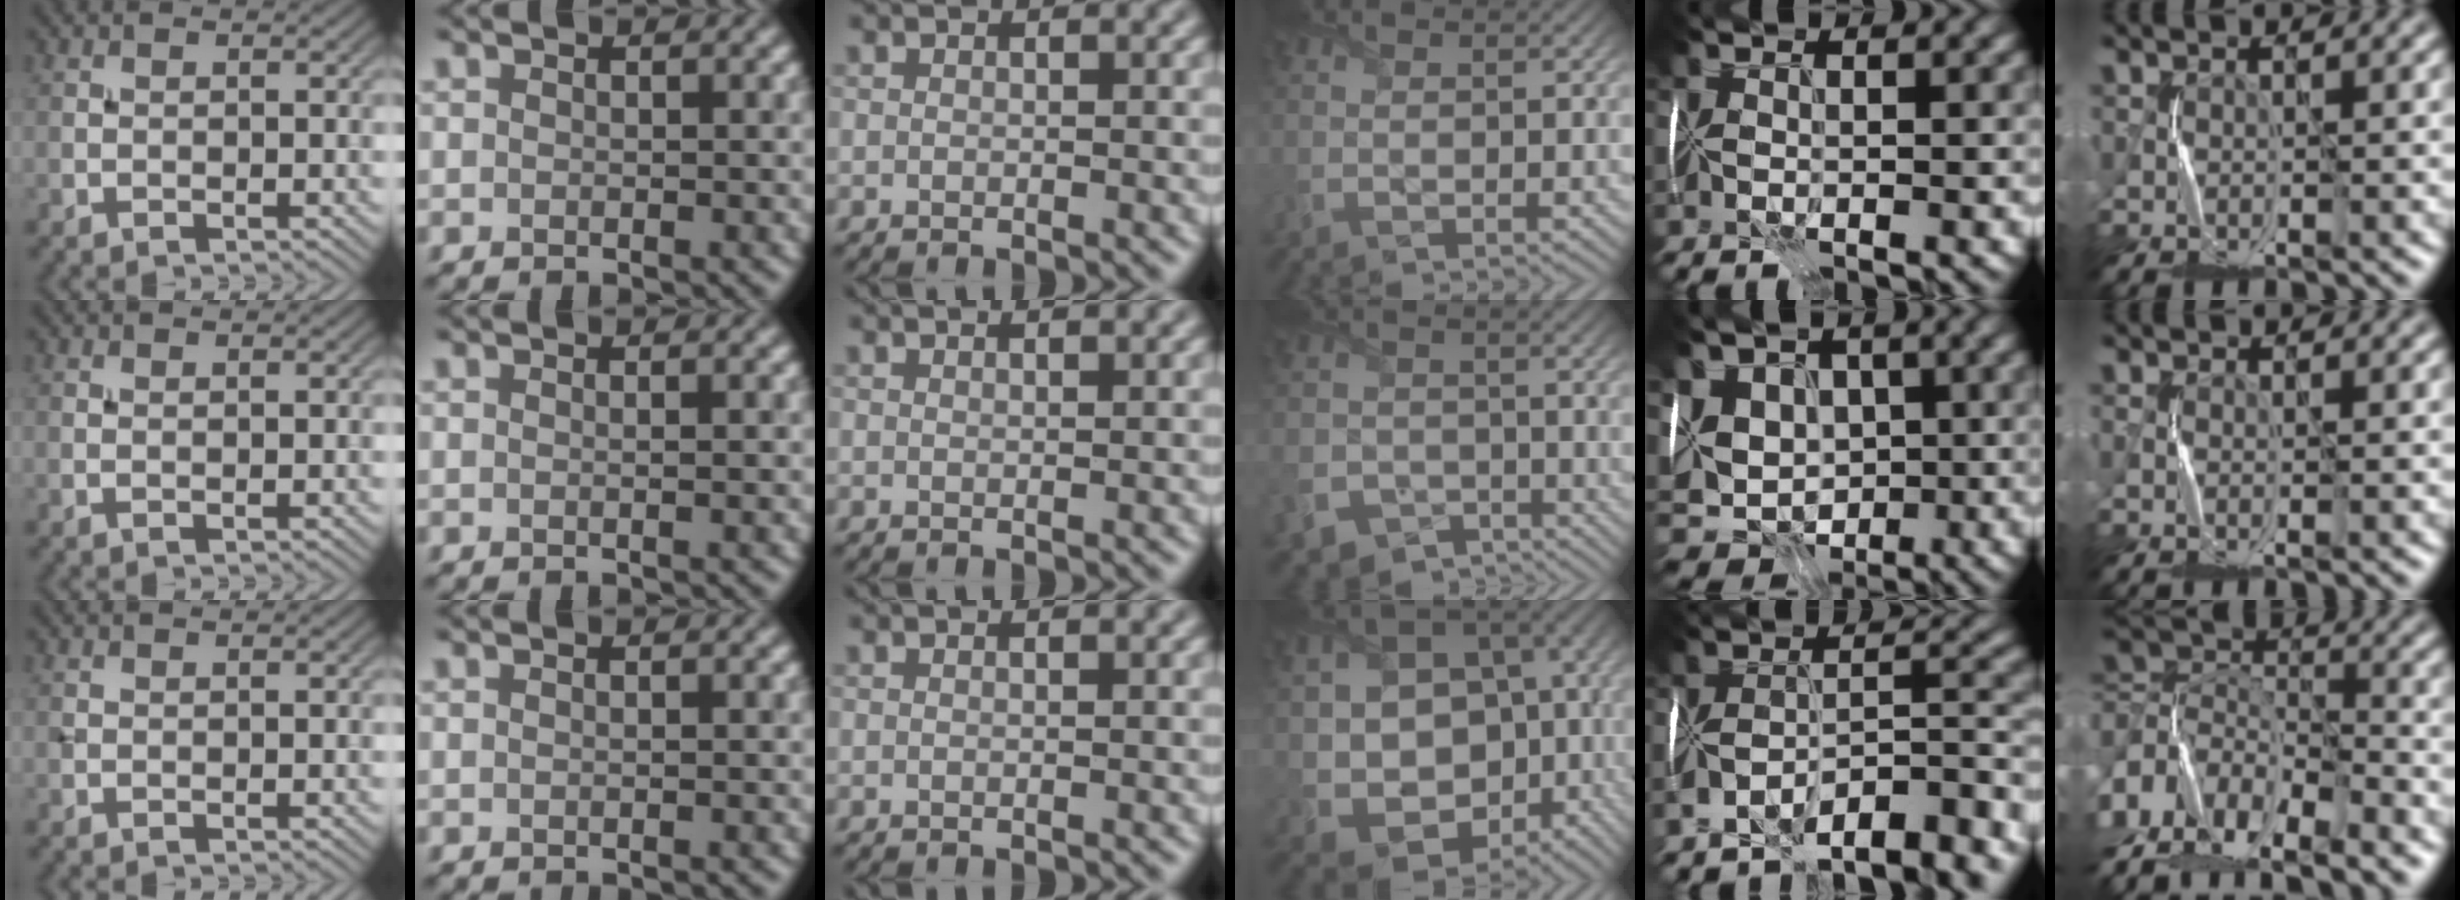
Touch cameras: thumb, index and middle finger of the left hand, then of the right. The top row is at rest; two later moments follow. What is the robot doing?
{"motion": "fold", "object": "memory foam"}